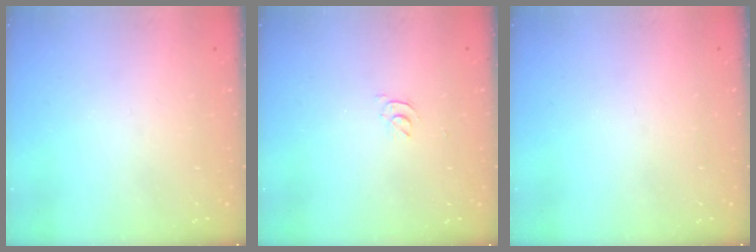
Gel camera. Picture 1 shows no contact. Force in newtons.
{"total": 2.9, "press": 2.9, "slide": 0.5}
{"total": 0.0}